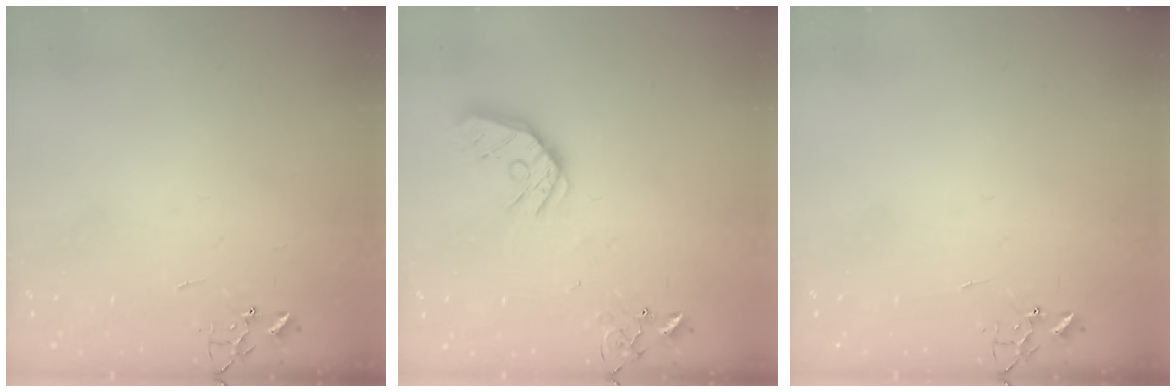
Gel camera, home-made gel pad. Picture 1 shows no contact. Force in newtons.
{"total": 14.4, "press": 14.3, "slide": 1.9}
{"total": 0.0}